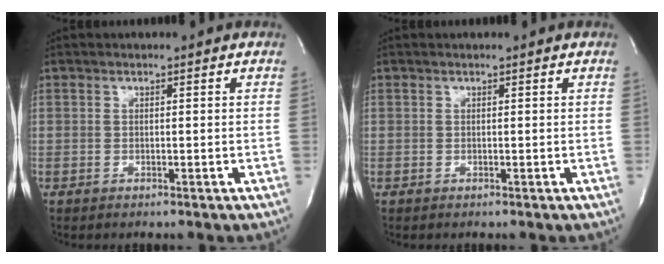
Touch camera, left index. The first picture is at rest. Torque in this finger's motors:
{"motor_torque": [-0.20, 0.05, -0.24, -0.07]}